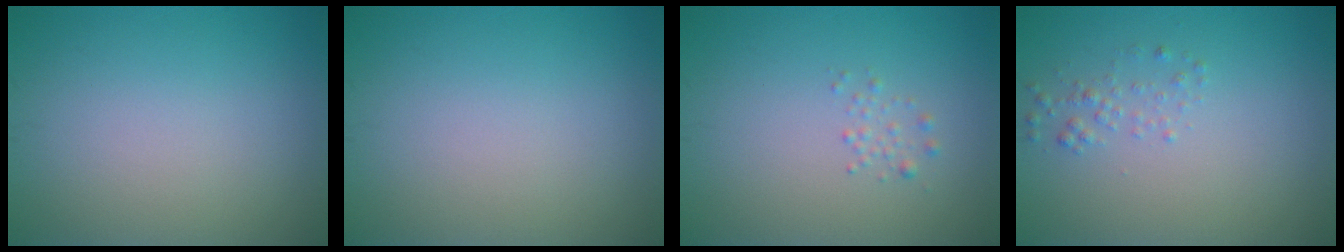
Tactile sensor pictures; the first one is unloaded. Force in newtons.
{"total": 0.0}
{"total": 0.8, "press": 0.8, "slide": 0.0}
{"total": 1.2, "press": 1.2, "slide": 0.1}